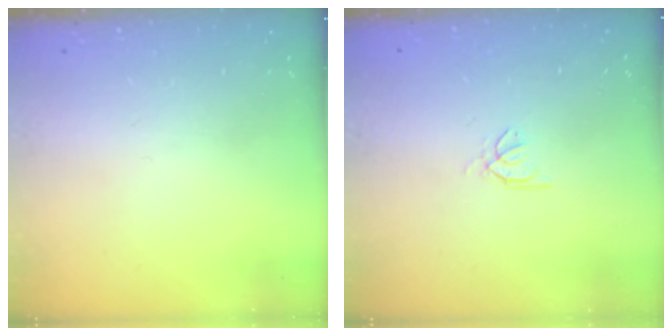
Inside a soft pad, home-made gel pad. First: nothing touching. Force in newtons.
{"total": 0.6, "press": 0.4, "slide": 0.3}